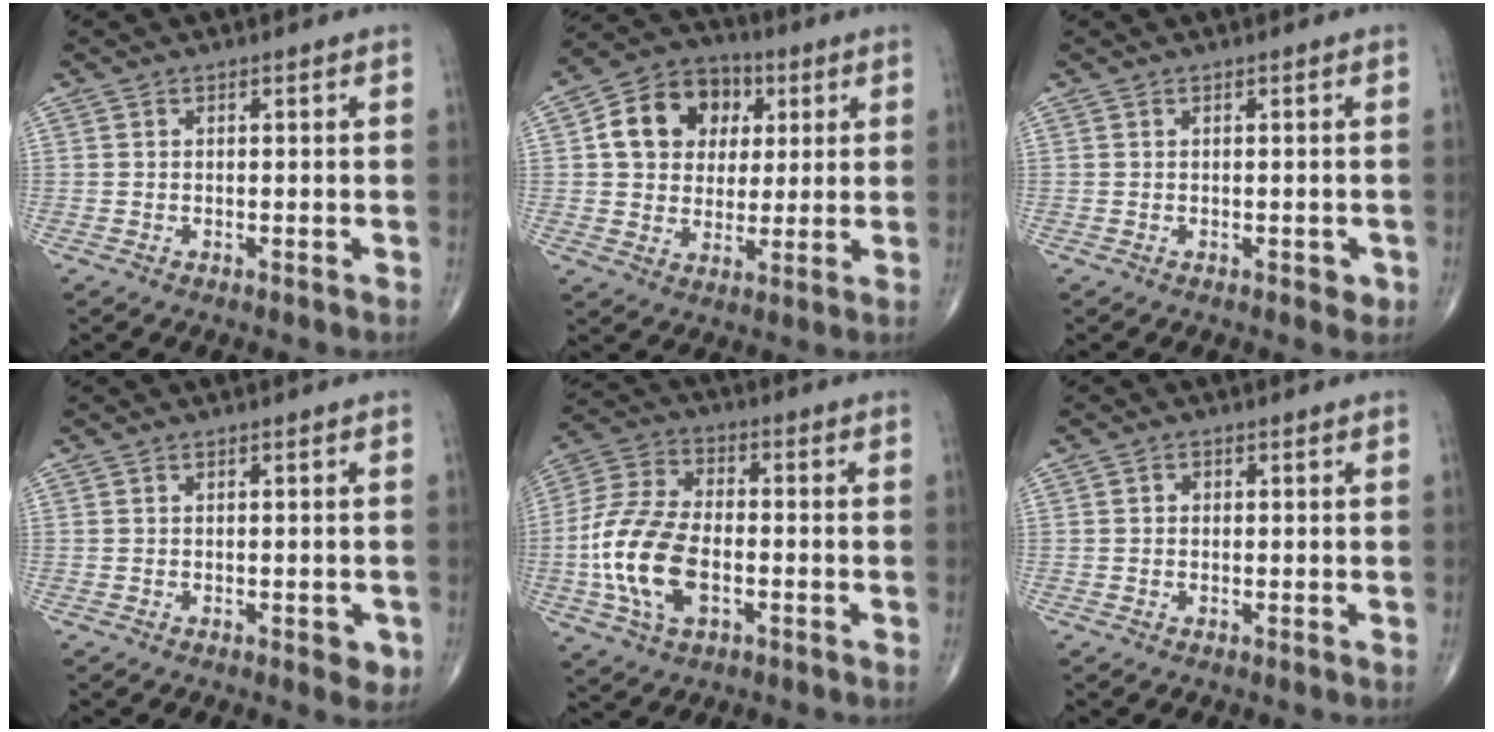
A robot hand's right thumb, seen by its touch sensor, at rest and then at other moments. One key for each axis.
{"total": 13.7, "fx": 3.3, "fy": 11.2, "fz": 7.3, "tx": -0.086, "ty": 0.006, "tz": 0.050}
{"total": 1.4, "fx": -0.3, "fy": 0.8, "fz": 1.1, "tx": -0.003, "ty": 0.001, "tz": -0.003}
{"total": 2.5, "fx": -0.7, "fy": 1.1, "fz": 2.1, "tx": -0.008, "ty": -0.001, "tz": -0.007}
{"total": 15.2, "fx": -3.4, "fy": 8.5, "fz": 12.0, "tx": -0.246, "ty": 0.016, "tz": -0.066}
{"total": 1.0, "fx": 0.2, "fy": 0.9, "fz": 0.4, "tx": -0.002, "ty": 0.004, "tz": 0.000}